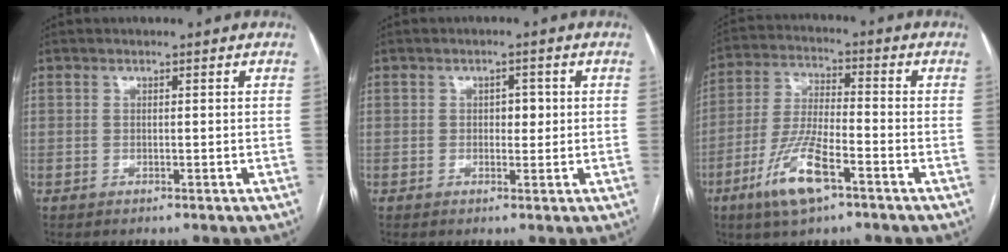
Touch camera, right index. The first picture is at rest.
{"total": 2.2, "force": [0.2, 1.3, 1.7], "torque": [-0.019, 0.005, 0.003]}
{"total": 10.8, "force": [-5.7, 2.3, 8.8], "torque": [-0.185, -0.012, -0.106]}